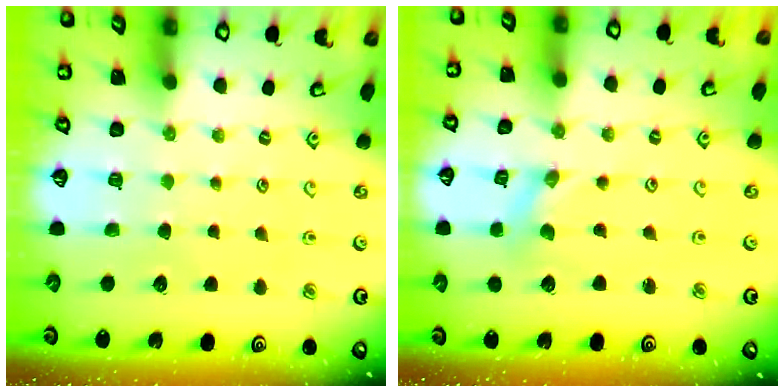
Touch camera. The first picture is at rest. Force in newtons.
{"total": 0.0}